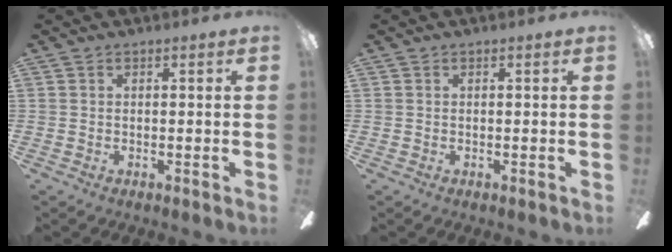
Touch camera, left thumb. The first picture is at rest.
{"total": 0.0}